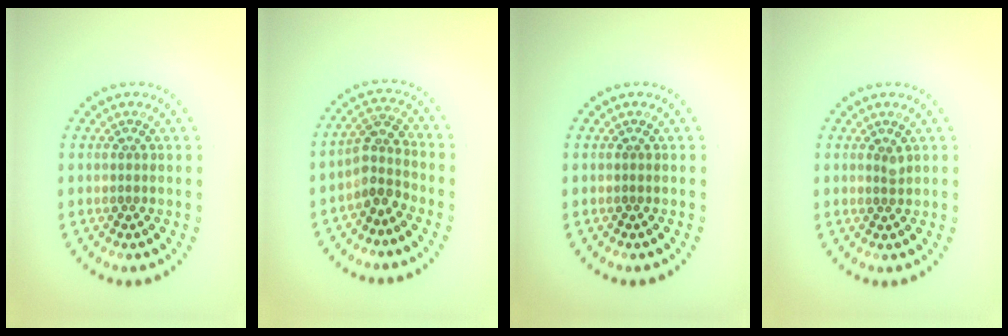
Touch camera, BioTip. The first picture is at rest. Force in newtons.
{"total": 2.5, "press": 1.9, "slide": 1.6}
{"total": 0.0}
{"total": 0.8, "press": 0.5, "slide": 0.6}